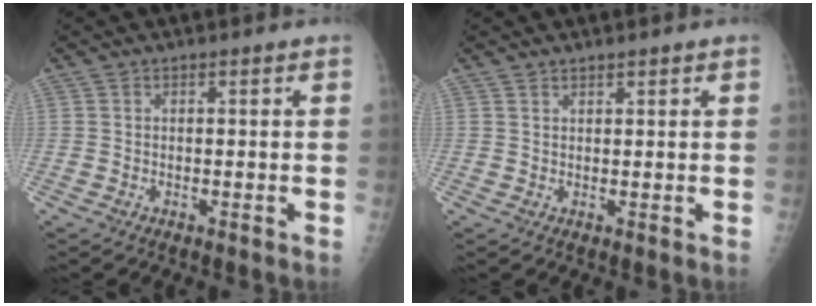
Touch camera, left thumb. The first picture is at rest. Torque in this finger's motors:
{"motor_torque": [-0.11, -0.13, -0.14, -0.29, -0.07]}